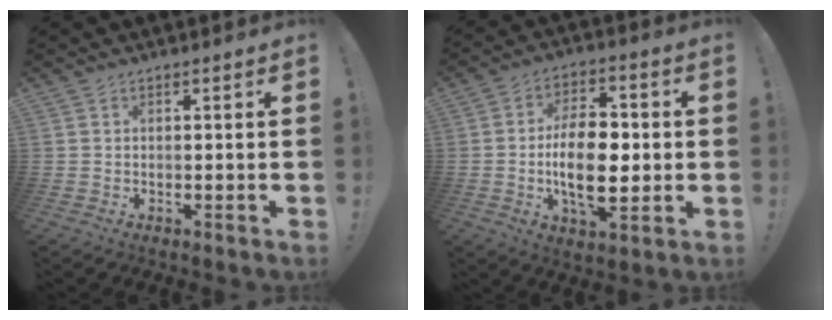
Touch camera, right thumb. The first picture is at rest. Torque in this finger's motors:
{"motor_torque": [1.65, 2.50, 1.15, -0.84, 0.07]}